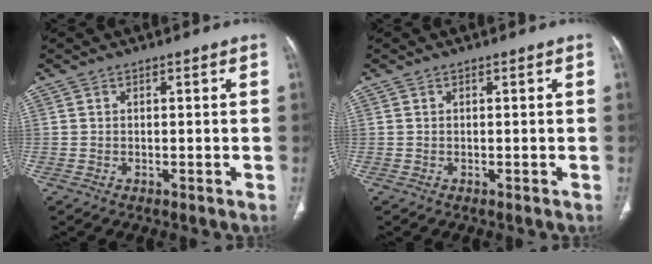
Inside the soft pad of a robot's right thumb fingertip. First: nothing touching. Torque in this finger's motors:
{"motor_torque": [-0.07, 0.03, -0.19, 0.19, 0.01]}